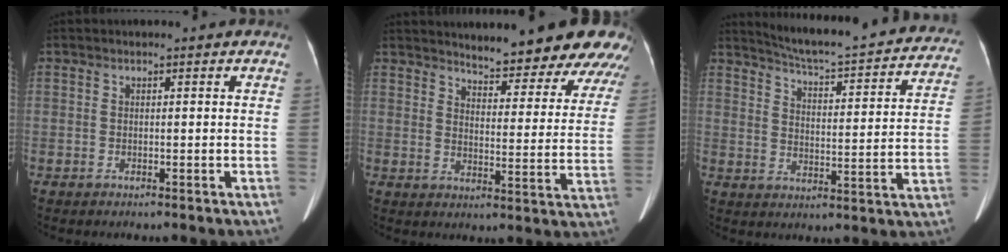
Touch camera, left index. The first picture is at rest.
{"total": 17.5, "force": [16.0, 2.7, 6.6], "torque": [-0.060, -0.046, 0.181]}
{"total": 24.5, "force": [22.3, 3.2, 9.7], "torque": [-0.141, -0.043, 0.276]}